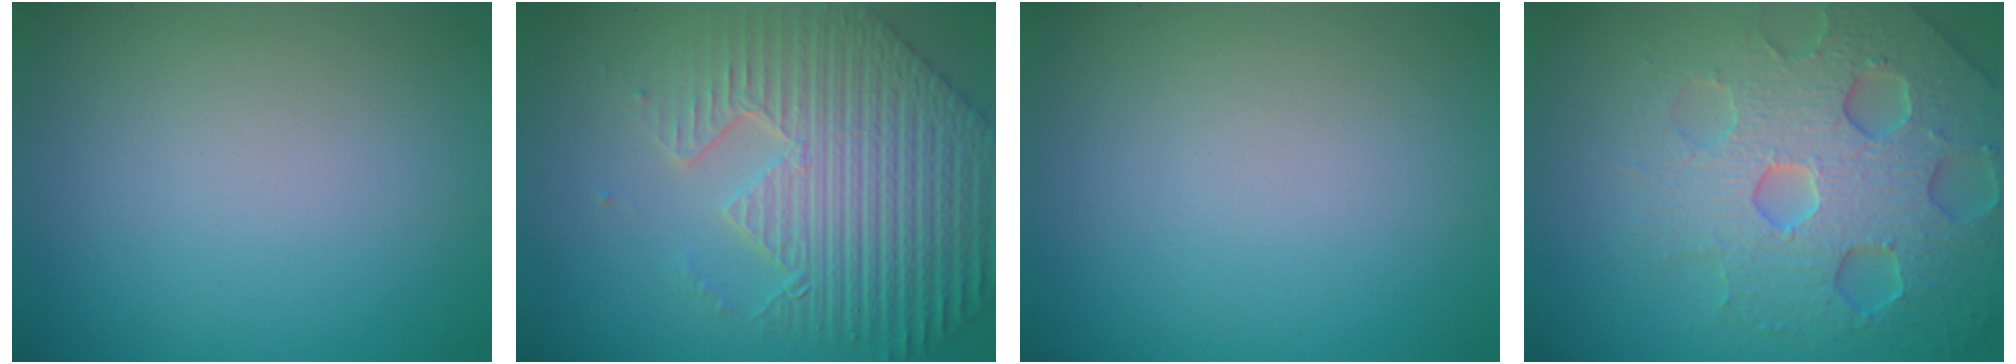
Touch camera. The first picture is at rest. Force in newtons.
{"total": 9.3, "press": 6.5, "slide": 6.6}
{"total": 0.0}
{"total": 7.3, "press": 7.2, "slide": 1.5}